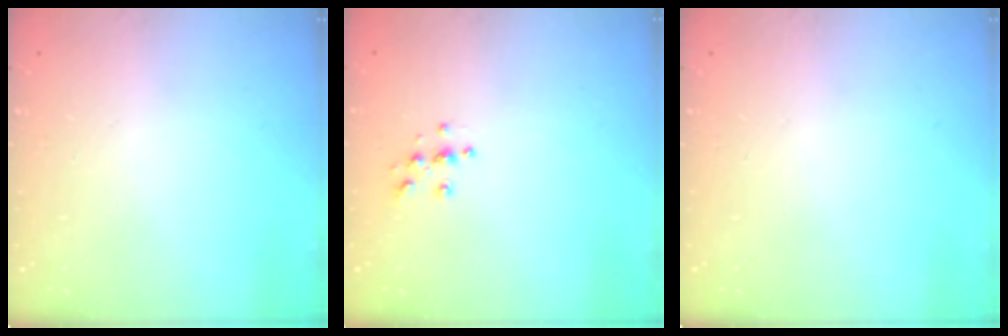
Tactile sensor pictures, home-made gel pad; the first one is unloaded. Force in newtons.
{"total": 5.0, "press": 5.0, "slide": 0.4}
{"total": 0.0}